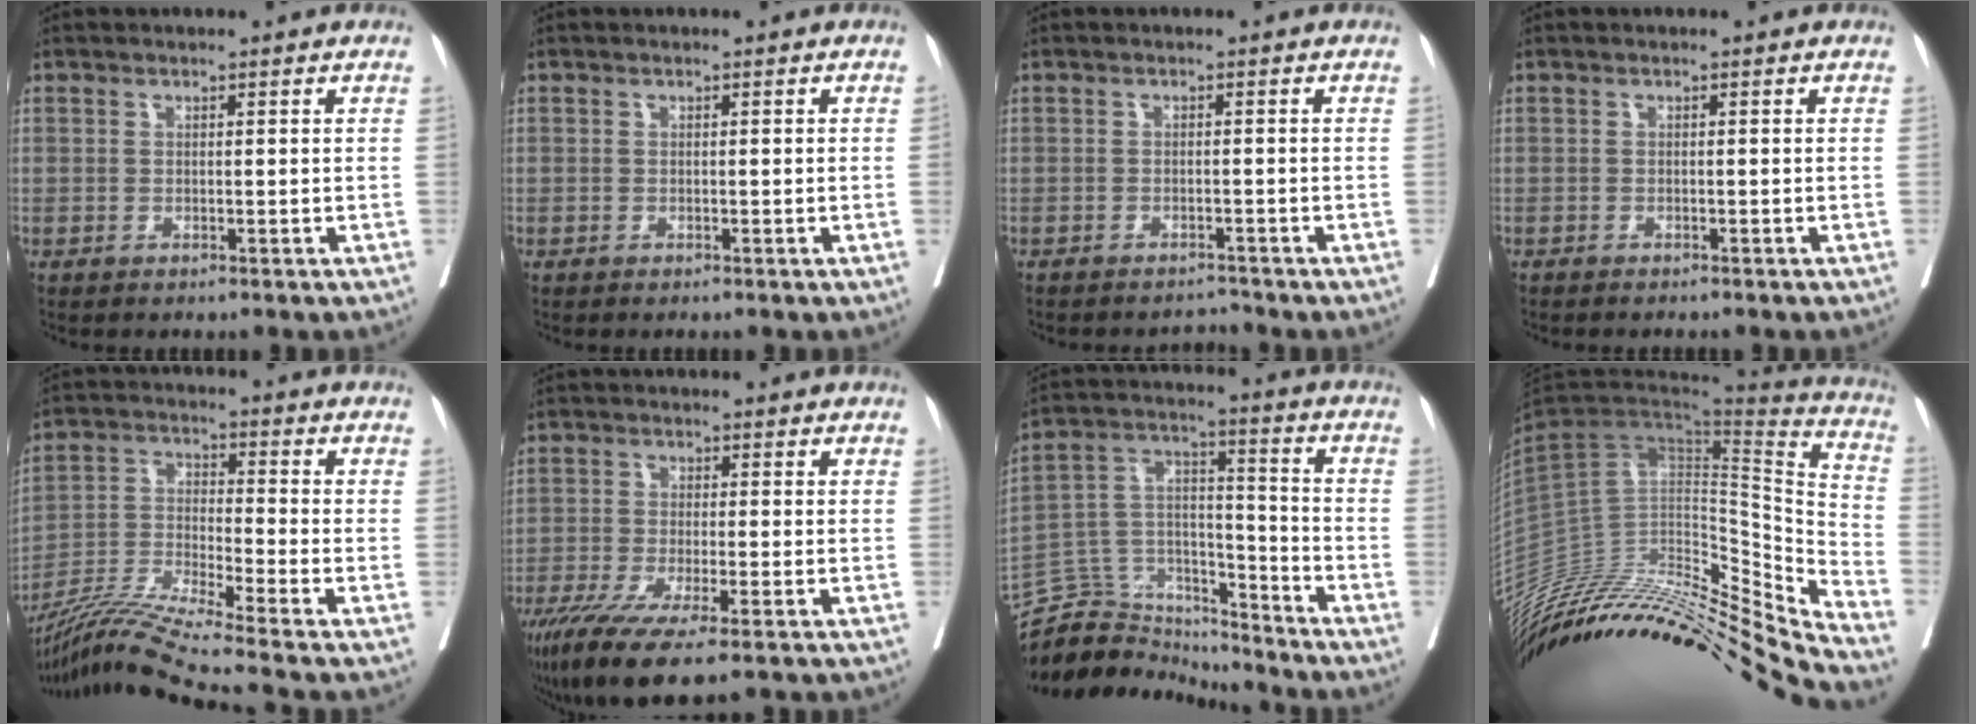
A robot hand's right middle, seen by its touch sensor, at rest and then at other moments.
{"total": 0.0}
{"total": 1.9, "force": [-1.8, -0.4, -0.6], "torque": [0.017, -0.008, -0.026]}
{"total": 0.7, "force": [-0.7, 0.0, 0.1], "torque": [-0.004, -0.002, -0.014]}
{"total": 11.8, "force": [-10.0, -2.6, 5.5], "torque": [-0.109, -0.021, -0.190]}
{"total": 10.5, "force": [-7.0, 1.2, 7.8], "torque": [-0.130, -0.026, -0.115]}
{"total": 14.3, "force": [-13.9, 3.5, 0.8], "torque": [-0.015, 0.062, -0.242]}
{"total": 34.5, "force": [-30.8, 4.2, 15.0], "torque": [-0.199, -0.020, -0.464]}